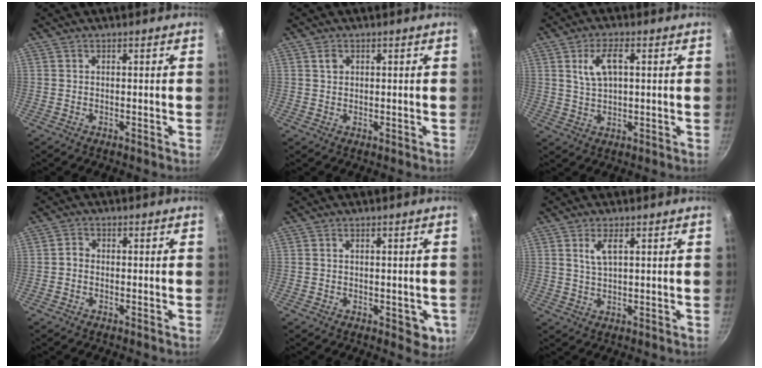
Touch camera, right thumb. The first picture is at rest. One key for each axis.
{"total": 1.7, "fx": 0.7, "fy": 1.4, "fz": 0.8, "tx": -0.007, "ty": 0.000, "tz": 0.011}
{"total": 6.4, "fx": 1.8, "fy": 3.0, "fz": 5.3, "tx": -0.093, "ty": 0.007, "tz": 0.038}
{"total": 1.5, "fx": -0.5, "fy": 1.2, "fz": 0.7, "tx": -0.010, "ty": 0.009, "tz": -0.014}
{"total": 4.7, "fx": -0.9, "fy": 2.7, "fz": 3.7, "tx": -0.025, "ty": 0.002, "tz": -0.007}
{"total": 3.7, "fx": 1.4, "fy": 1.3, "fz": 3.1, "tx": -0.057, "ty": -0.002, "tz": 0.032}